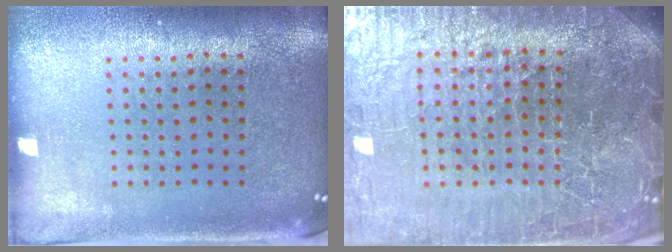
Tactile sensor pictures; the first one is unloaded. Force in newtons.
{"total": 7.6, "press": 6.6, "slide": 3.9}